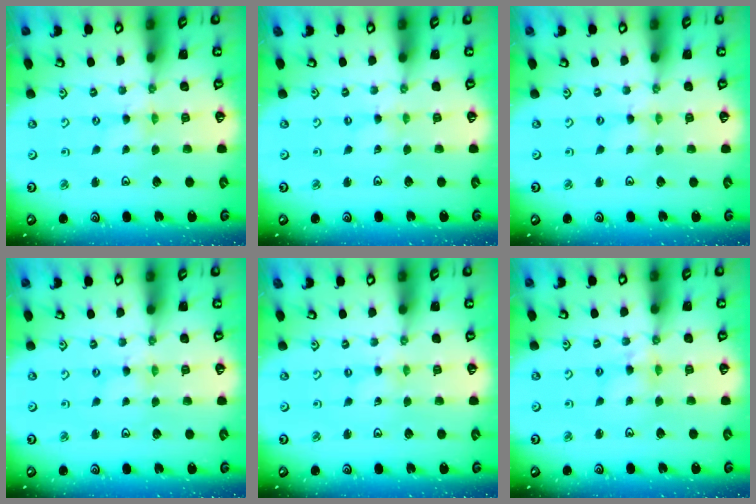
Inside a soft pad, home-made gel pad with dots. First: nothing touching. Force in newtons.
{"total": 0.0}
{"total": 0.0}
{"total": 1.4, "press": 1.4, "slide": 0.2}
{"total": 0.0}
{"total": 6.2, "press": 6.2, "slide": 0.5}